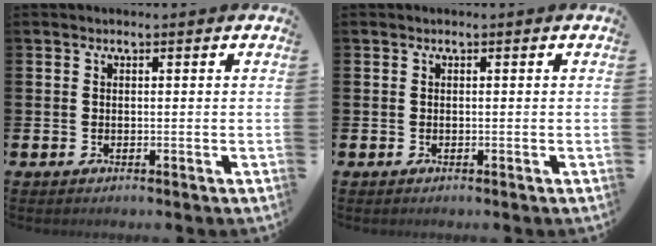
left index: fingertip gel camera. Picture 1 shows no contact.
{"total": 0.0}